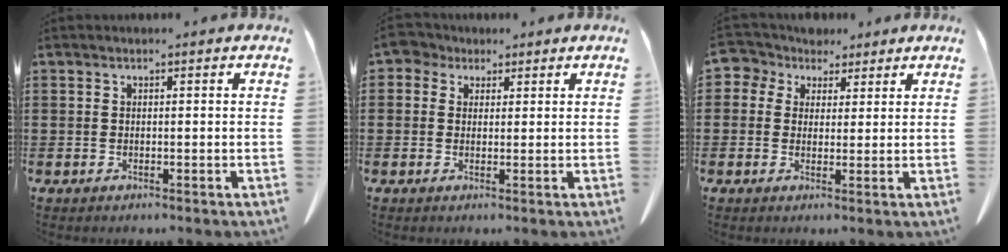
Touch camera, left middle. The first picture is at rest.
{"total": 3.0, "force": [1.8, 2.1, 1.1], "torque": [-0.033, 0.012, 0.033]}
{"total": 4.0, "force": [2.2, 3.3, 0.5], "torque": [-0.034, 0.004, 0.038]}